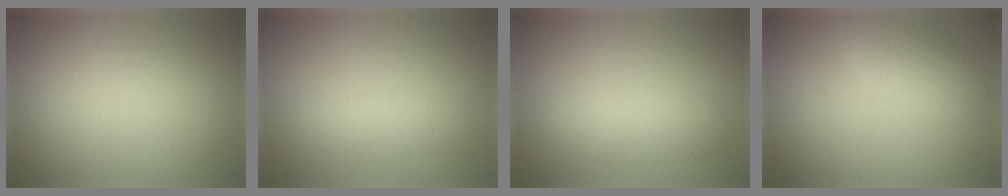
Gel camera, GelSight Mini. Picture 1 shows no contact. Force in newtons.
{"total": 1.6, "press": 1.6, "slide": 0.0}
{"total": 2.5, "press": 2.5, "slide": 0.2}
{"total": 2.5, "press": 2.5, "slide": 0.0}